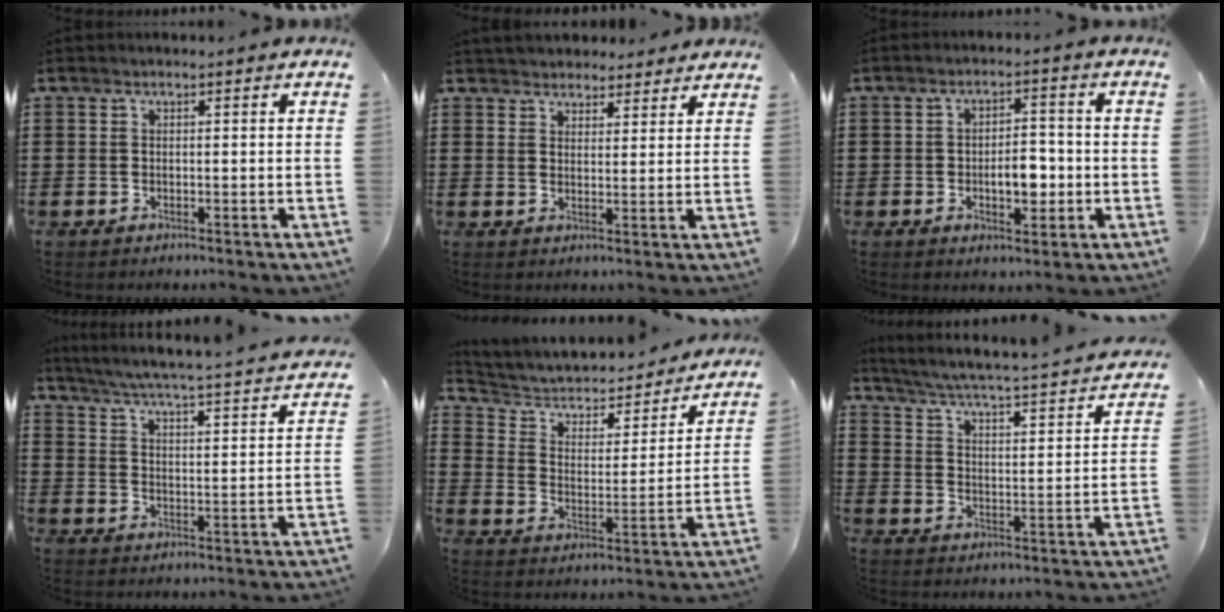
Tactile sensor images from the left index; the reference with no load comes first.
{"total": 3.3, "force": [3.1, 1.1, -0.3], "torque": [-0.005, -0.002, 0.060]}
{"total": 5.4, "force": [-1.1, 2.9, 4.5], "torque": [-0.066, 0.001, -0.025]}
{"total": 4.4, "force": [4.0, -0.6, 1.8], "torque": [-0.056, -0.038, 0.058]}
{"total": 3.8, "force": [3.1, 2.0, 1.0], "torque": [-0.044, -0.026, 0.043]}
{"total": 2.9, "force": [2.5, -0.3, 1.5], "torque": [-0.047, -0.034, 0.029]}